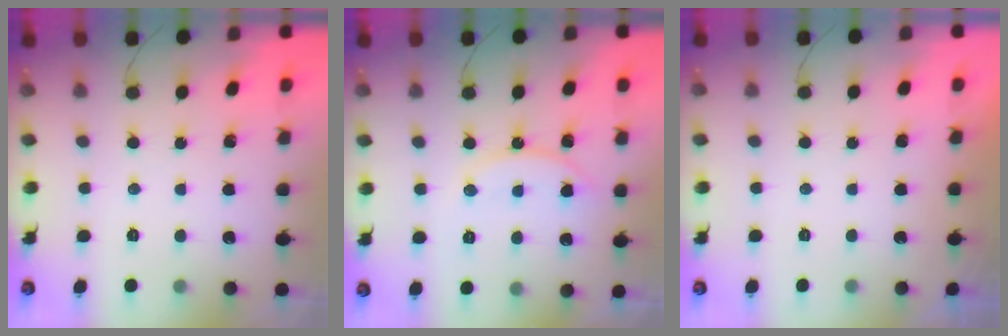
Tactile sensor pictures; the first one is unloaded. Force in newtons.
{"total": 11.9, "press": 11.9, "slide": 0.8}
{"total": 1.1, "press": 1.0, "slide": 0.5}